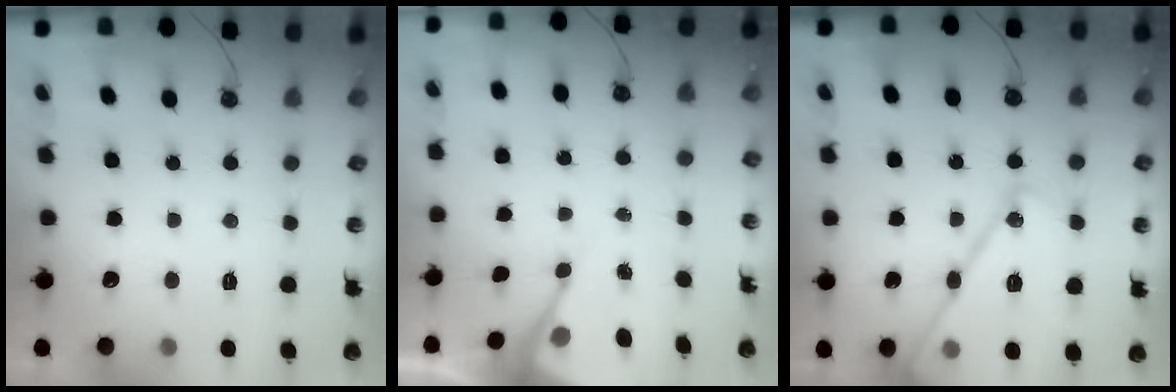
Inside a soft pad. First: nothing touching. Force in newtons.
{"total": 7.8, "press": 7.7, "slide": 0.7}
{"total": 17.5, "press": 17.4, "slide": 1.6}